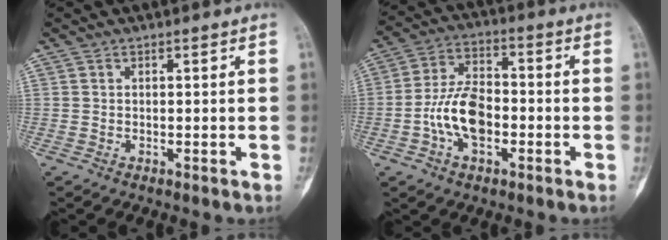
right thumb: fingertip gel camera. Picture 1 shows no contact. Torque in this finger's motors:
{"motor_torque": [0.18, -0.02, 1.11, -0.46, 0.14]}